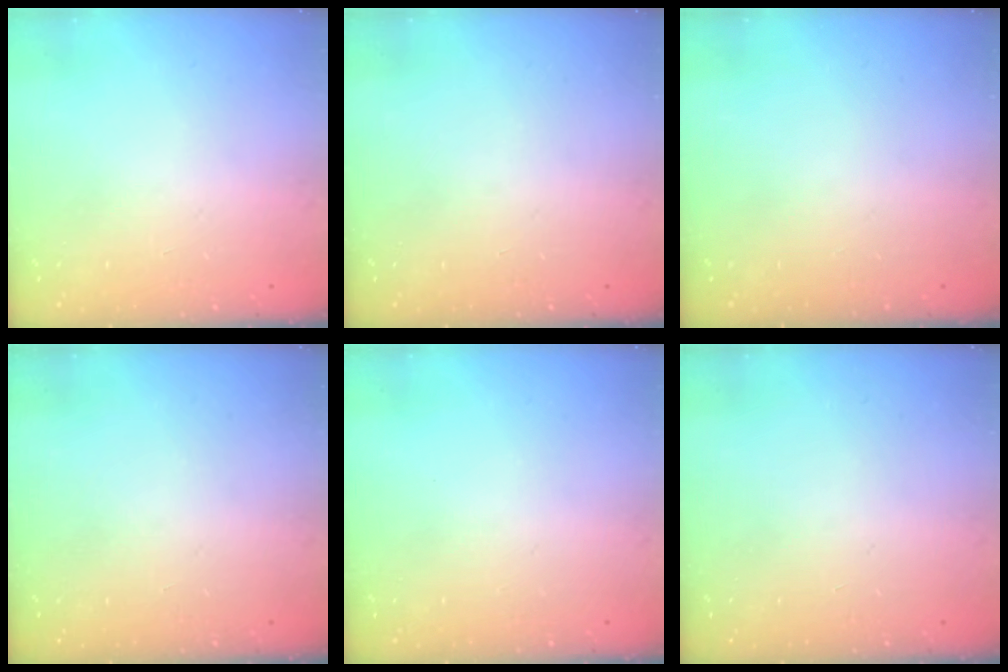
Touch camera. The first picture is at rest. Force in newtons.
{"total": 0.0}
{"total": 0.0}
{"total": 0.0}
{"total": 0.0}
{"total": 0.0}